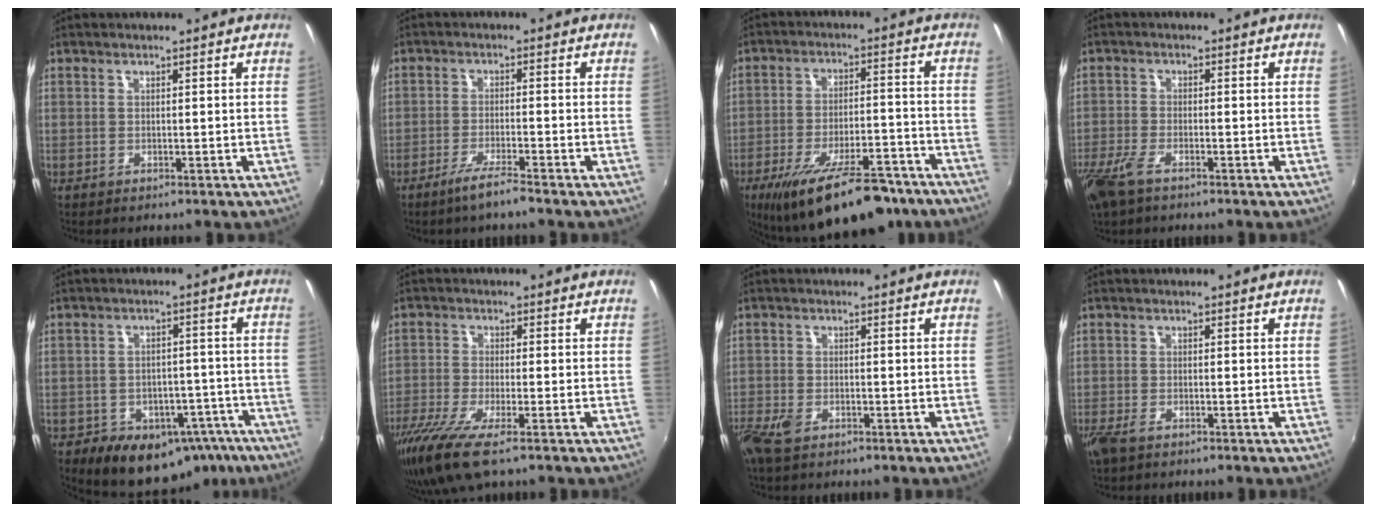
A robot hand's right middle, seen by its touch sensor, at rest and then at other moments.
{"total": 4.6, "force": [-3.5, -0.1, 3.0], "torque": [-0.073, -0.006, -0.067]}
{"total": 21.1, "force": [-15.2, 6.9, 12.9], "torque": [-0.224, -0.031, -0.215]}
{"total": 7.0, "force": [-4.7, 2.6, 4.6], "torque": [-0.123, -0.021, -0.094]}
{"total": 16.7, "force": [-9.7, 11.4, 7.3], "torque": [-0.142, 0.026, -0.101]}
{"total": 10.1, "force": [-6.7, 2.0, 7.3], "torque": [-0.174, -0.036, -0.127]}
{"total": 5.2, "force": [-3.4, 2.5, 3.1], "torque": [-0.081, -0.016, -0.067]}
{"total": 3.7, "force": [-2.5, 1.5, 2.2], "torque": [-0.055, -0.013, -0.048]}